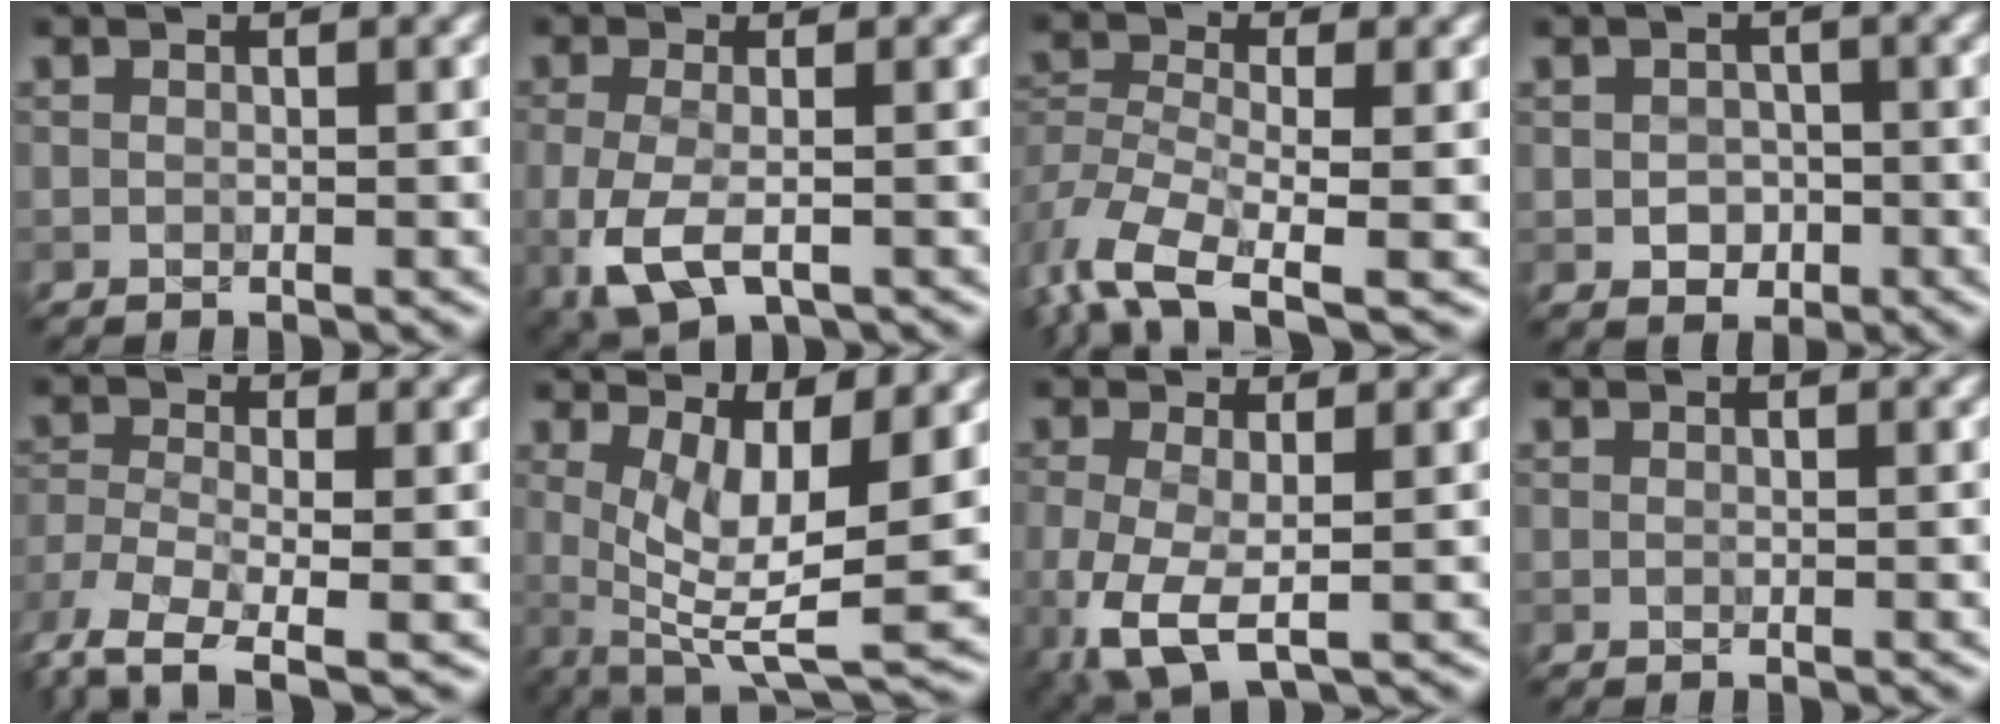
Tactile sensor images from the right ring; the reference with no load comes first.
{"total": 4.8, "force": [-1.5, 2.1, 4.0], "torque": [-0.104, -0.013, -0.031]}
{"total": 6.5, "force": [-3.6, 2.9, 4.5], "torque": [-0.099, -0.010, -0.084]}
{"total": 1.9, "force": [-0.3, 1.7, 0.8], "torque": [-0.008, -0.002, -0.010]}
{"total": 4.7, "force": [-2.9, 2.1, 3.1], "torque": [-0.075, -0.010, -0.064]}
{"total": 7.5, "force": [1.3, 2.4, 7.0], "torque": [-0.113, -0.013, 0.025]}
{"total": 5.0, "force": [-1.2, 2.2, 4.4], "torque": [-0.115, -0.016, -0.021]}
{"total": 0.0}